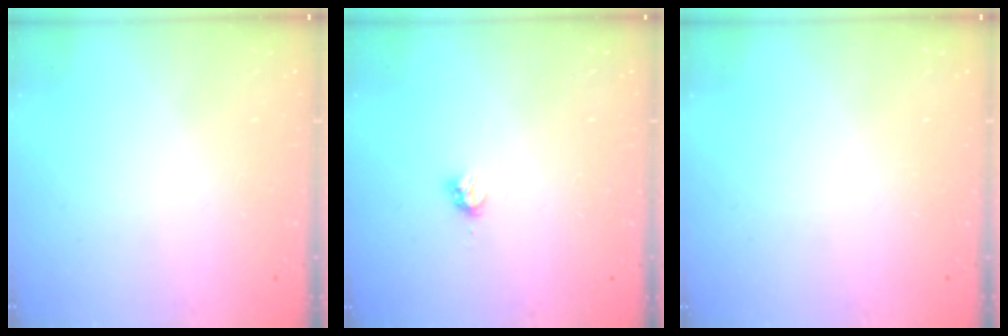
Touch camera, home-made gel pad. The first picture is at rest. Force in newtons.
{"total": 2.8, "press": 2.7, "slide": 0.3}
{"total": 0.0}